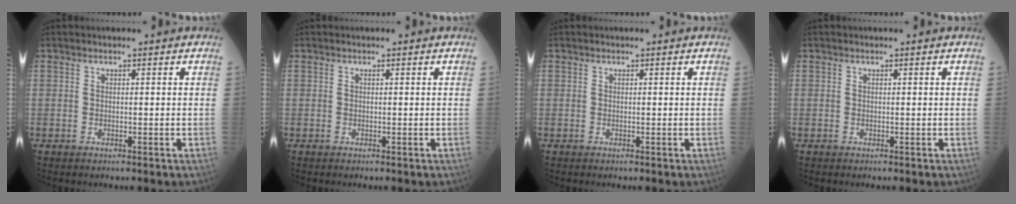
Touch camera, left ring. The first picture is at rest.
{"total": 0.0}
{"total": 0.0}
{"total": 0.0}